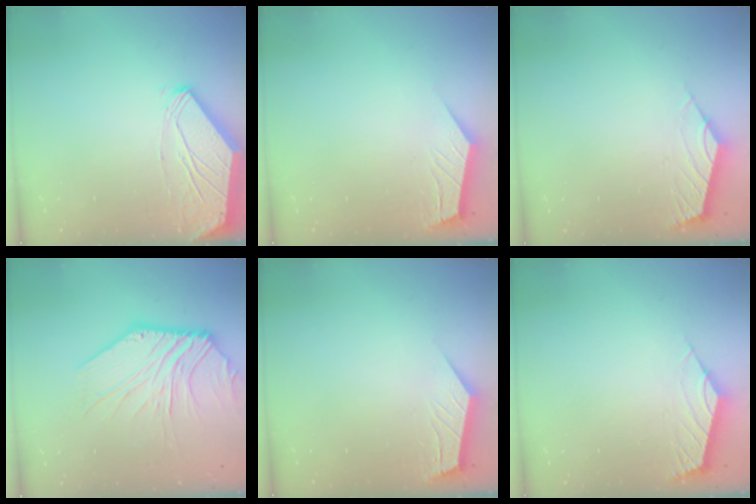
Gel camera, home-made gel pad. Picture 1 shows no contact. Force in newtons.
{"total": 2.3, "press": 2.3, "slide": 0.3}
{"total": 2.4, "press": 2.3, "slide": 0.6}
{"total": 7.7, "press": 7.6, "slide": 0.6}
{"total": 2.3, "press": 2.3, "slide": 0.3}
{"total": 2.4, "press": 2.3, "slide": 0.6}